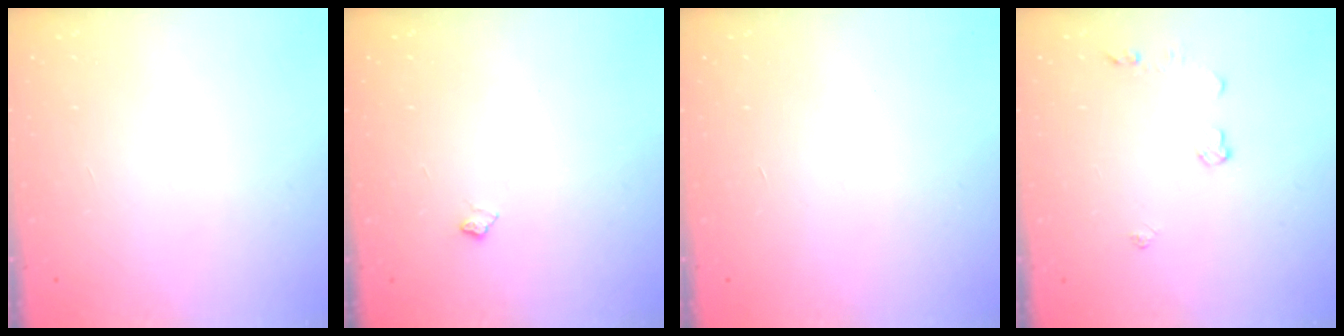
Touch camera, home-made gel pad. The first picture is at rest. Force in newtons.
{"total": 4.5, "press": 4.5, "slide": 0.6}
{"total": 0.0}
{"total": 4.9, "press": 4.8, "slide": 0.7}